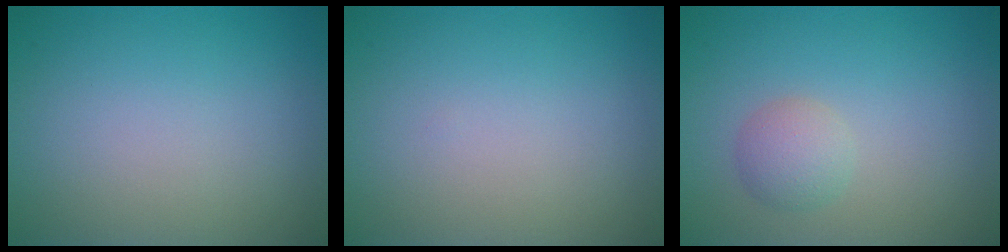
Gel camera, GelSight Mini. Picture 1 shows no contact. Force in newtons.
{"total": 0.0}
{"total": 2.0, "press": 2.0, "slide": 0.0}